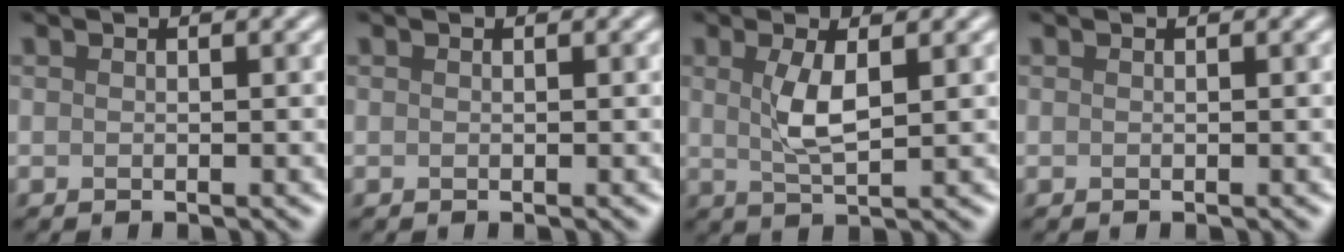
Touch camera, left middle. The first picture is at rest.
{"total": 0.0}
{"total": 3.1, "force": [0.7, 0.9, 2.9], "torque": [-0.064, -0.001, 0.016]}
{"total": 0.0}